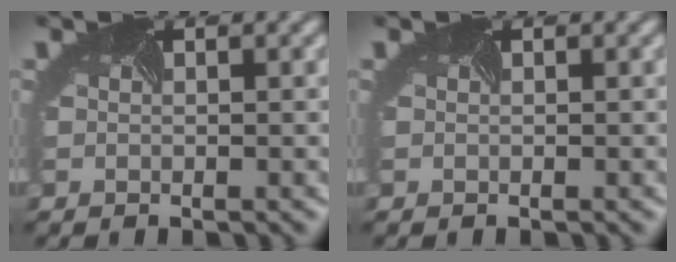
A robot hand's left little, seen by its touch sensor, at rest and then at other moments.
{"total": 0.0}